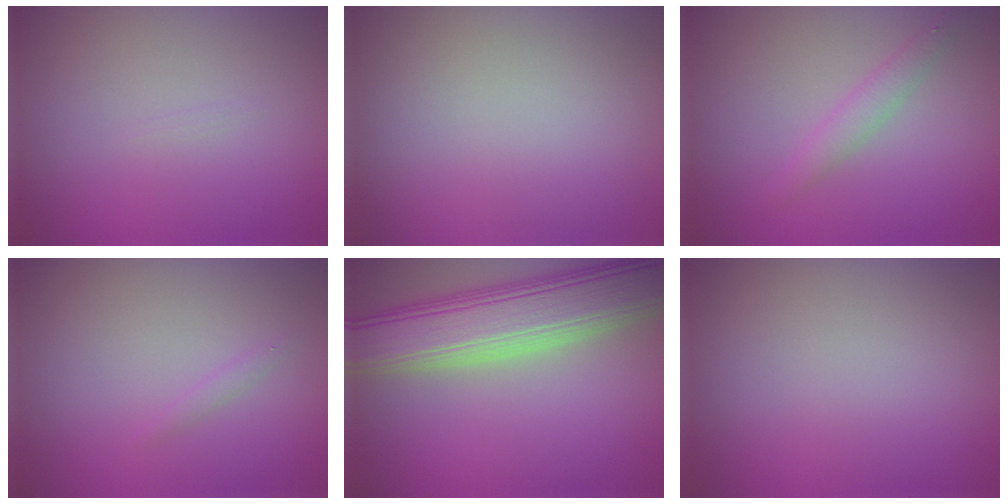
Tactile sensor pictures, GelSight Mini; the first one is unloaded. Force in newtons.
{"total": 0.0}
{"total": 1.7, "press": 1.7, "slide": 0.0}
{"total": 1.1, "press": 1.1, "slide": 0.2}
{"total": 9.3, "press": 9.3, "slide": 0.7}
{"total": 0.0}